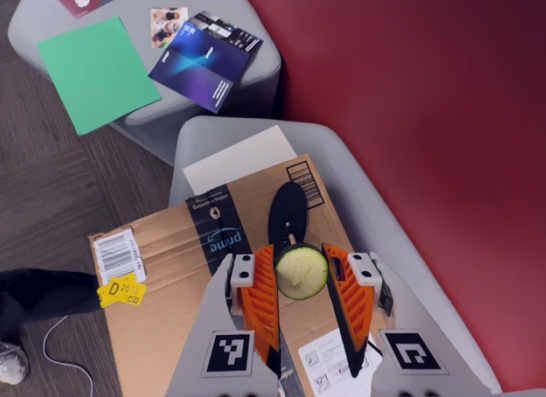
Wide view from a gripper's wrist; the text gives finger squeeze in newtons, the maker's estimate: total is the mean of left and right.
{"total": 11.4, "left": 11.7, "right": 11.2}